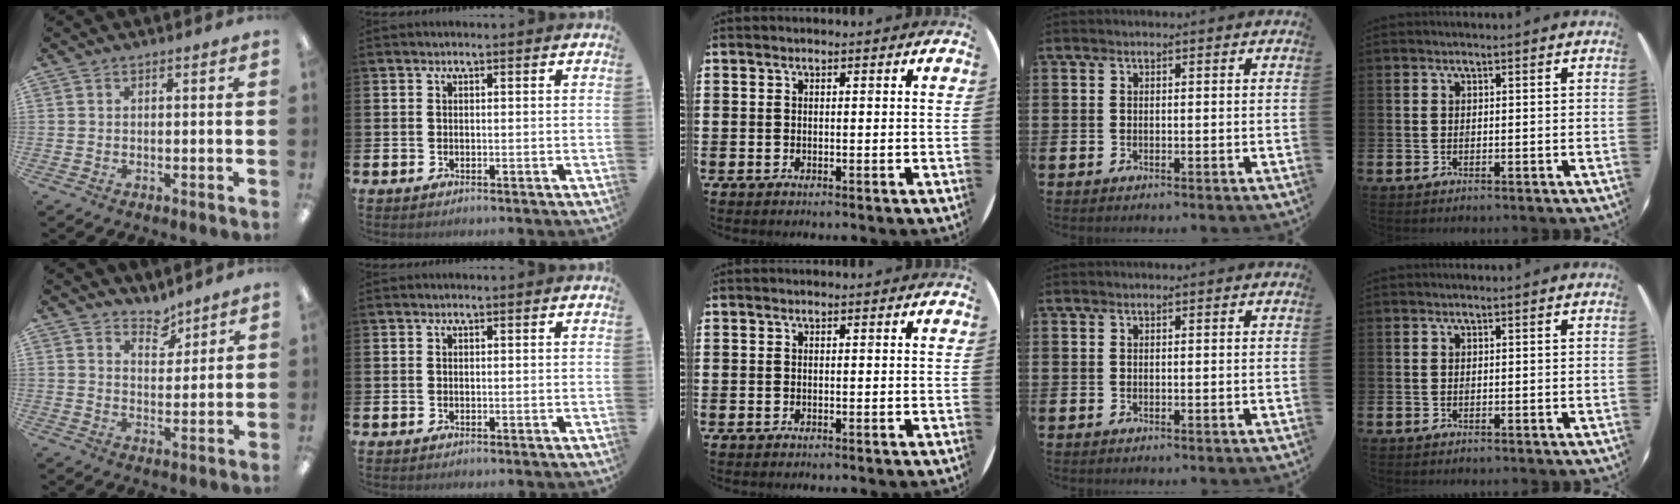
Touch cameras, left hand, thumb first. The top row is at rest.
{"thumb": {"total": 5.4, "force": [4.7, 2.4, 1.0], "torque": [0.000, -0.033, 0.083]}}